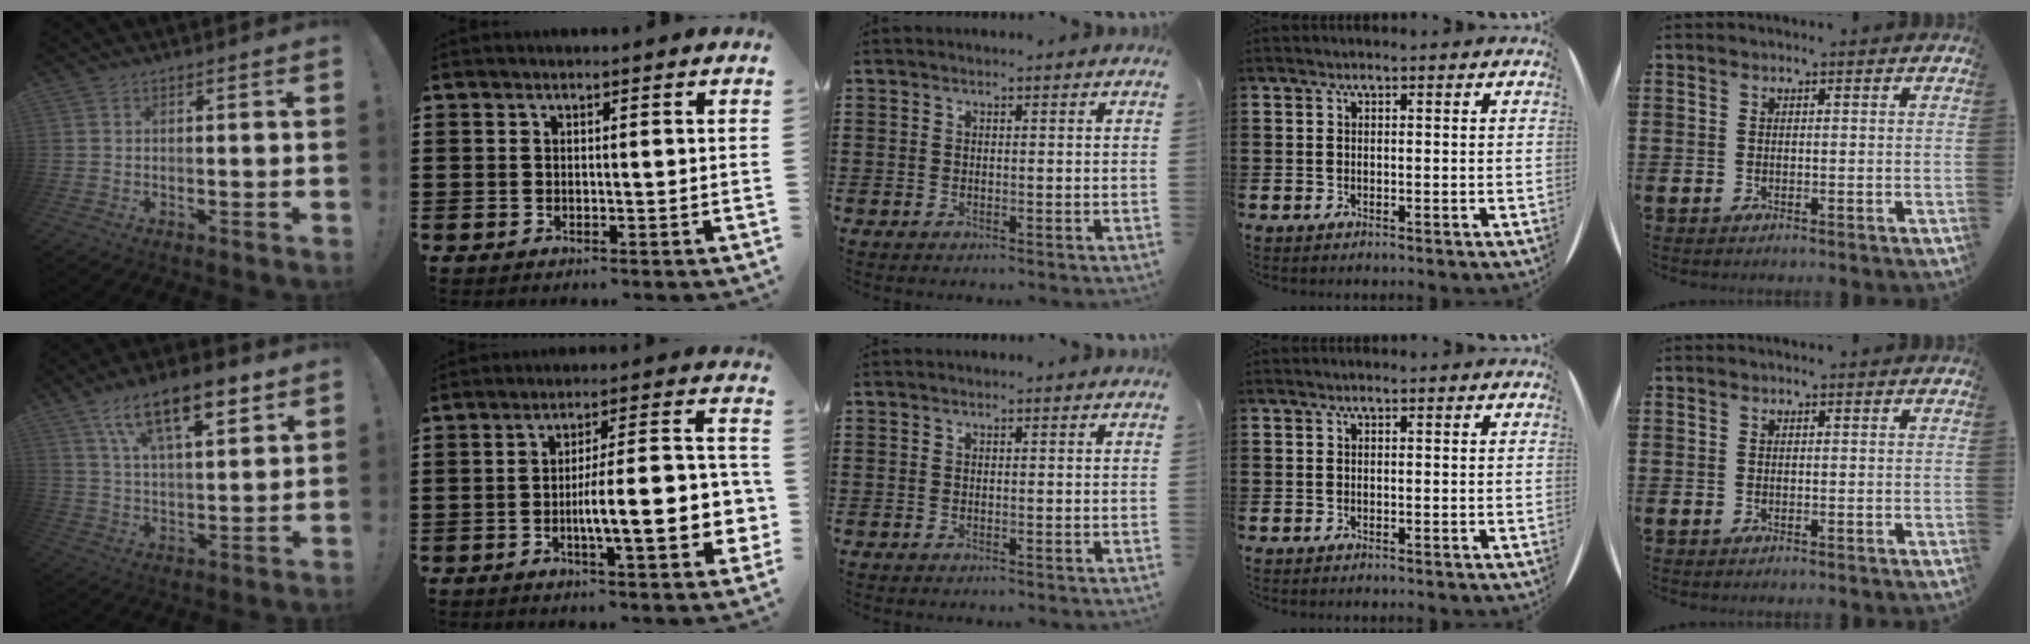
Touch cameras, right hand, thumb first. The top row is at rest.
{"thumb": {"total": 16.1, "force": [9.2, 6.1, 11.7], "torque": [-0.194, -0.035, 0.155]}, "index": {"total": 12.0, "force": [-3.1, 2.7, 11.2], "torque": [-0.169, -0.013, -0.059]}}